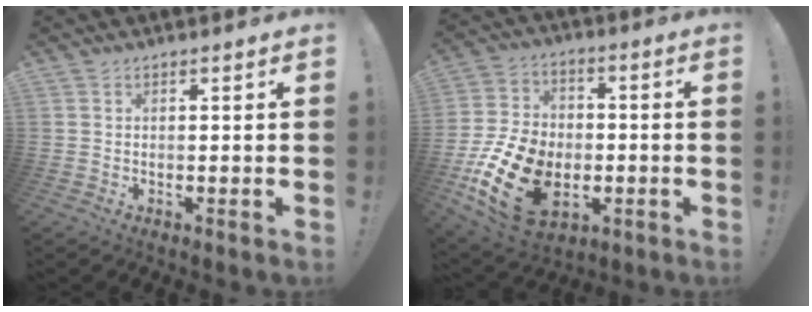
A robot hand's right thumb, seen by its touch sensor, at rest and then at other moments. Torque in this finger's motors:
{"motor_torque": [0.19, 0.86, 1.55, -1.23, 0.51]}